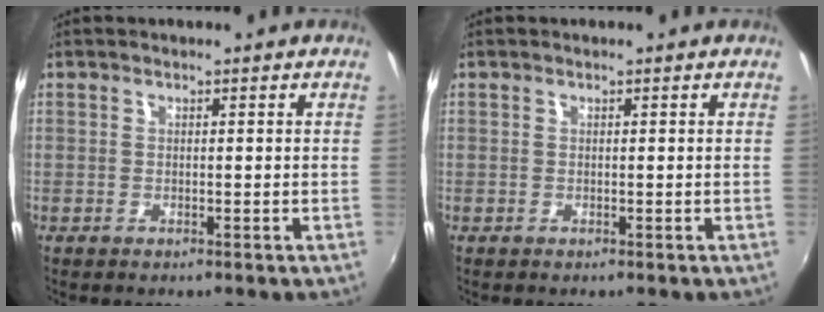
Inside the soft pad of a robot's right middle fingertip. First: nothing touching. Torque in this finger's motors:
{"motor_torque": [-0.19, -0.19, 0.00, 0.00]}